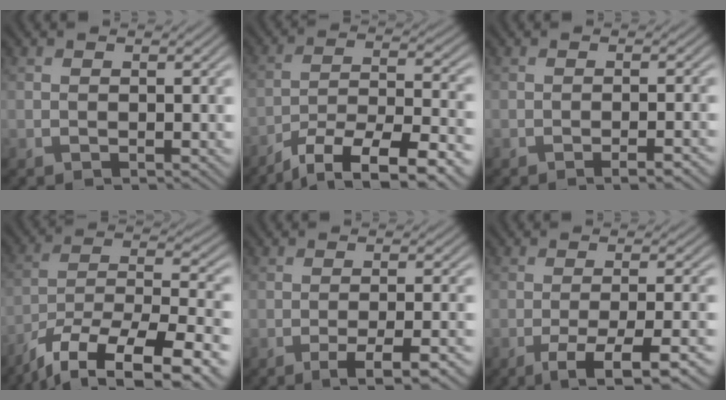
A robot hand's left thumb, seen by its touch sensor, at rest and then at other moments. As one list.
[{"total": 11.9, "force": [-8.3, 3.3, 7.8], "torque": [-0.145, -0.011, -0.131]}, {"total": 2.7, "force": [-1.7, 0.4, 2.1], "torque": [-0.028, 0.009, -0.032]}, {"total": 16.0, "force": [-10.7, 5.7, 10.4], "torque": [-0.179, -0.031, -0.163]}, {"total": 5.5, "force": [-2.9, 0.8, 4.5], "torque": [-0.065, 0.009, -0.046]}, {"total": 7.9, "force": [-4.2, 1.5, 6.6], "torque": [-0.097, 0.002, -0.060]}]